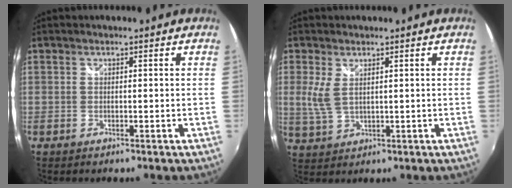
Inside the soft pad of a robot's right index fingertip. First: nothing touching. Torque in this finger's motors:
{"motor_torque": [0.31, -0.10, 0.31, 0.06]}